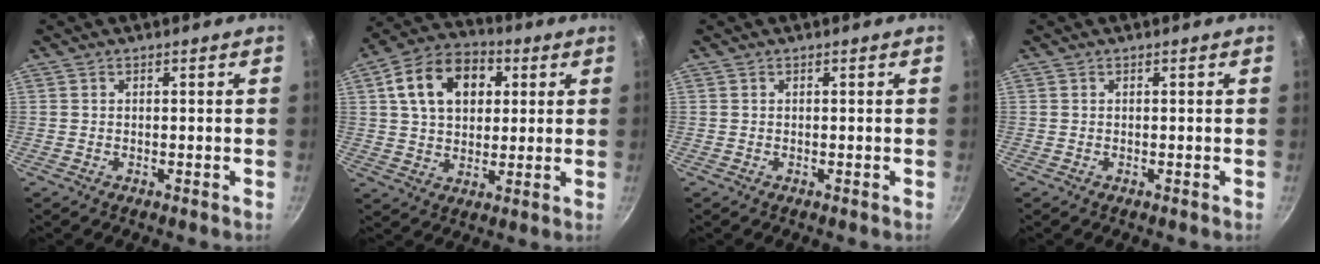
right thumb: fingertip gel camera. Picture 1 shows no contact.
{"total": 14.8, "force": [4.3, 10.4, 9.6], "torque": [-0.138, 0.014, 0.060]}
{"total": 0.0}
{"total": 0.0}